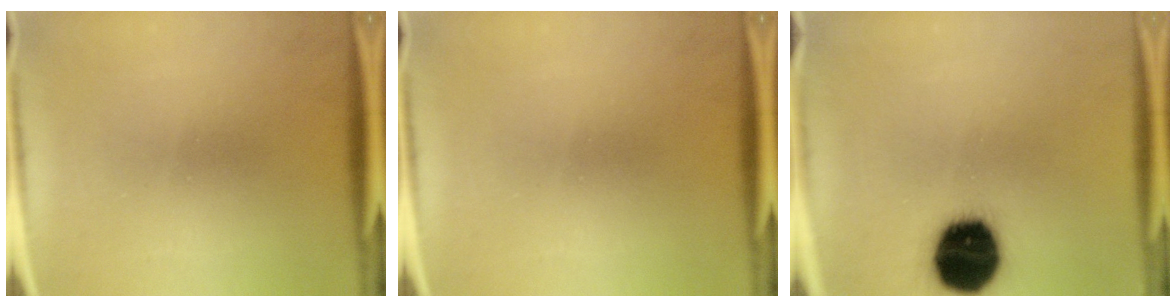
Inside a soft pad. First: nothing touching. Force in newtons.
{"total": 0.0}
{"total": 19.8}